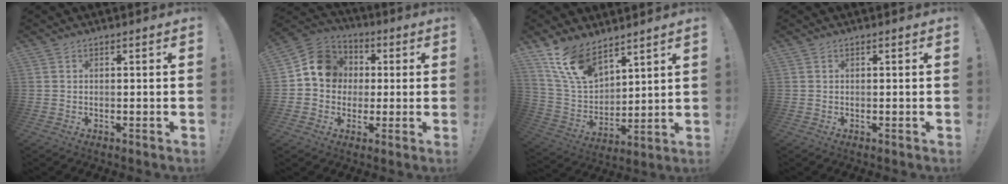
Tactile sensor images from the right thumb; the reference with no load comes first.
{"total": 12.6, "force": [1.5, 11.2, 5.6], "torque": [-0.070, 0.017, 0.038]}
{"total": 14.6, "force": [10.6, 7.4, 6.9], "torque": [-0.148, -0.060, 0.207]}
{"total": 0.0}